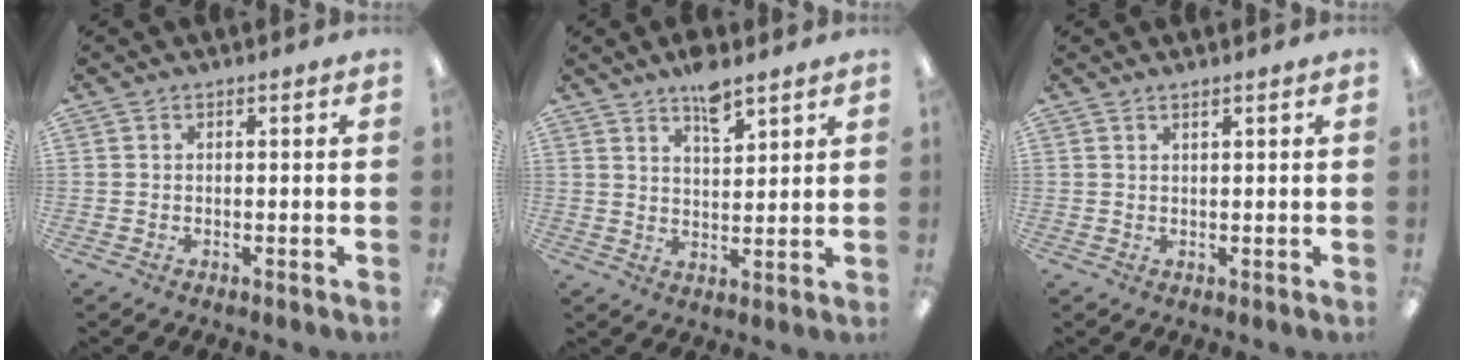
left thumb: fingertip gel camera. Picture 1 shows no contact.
{"total": 6.9, "force": [5.4, 2.2, 3.7], "torque": [-0.054, -0.032, 0.092]}
{"total": 1.2, "force": [1.0, 0.0, 0.7], "torque": [-0.016, -0.001, 0.017]}